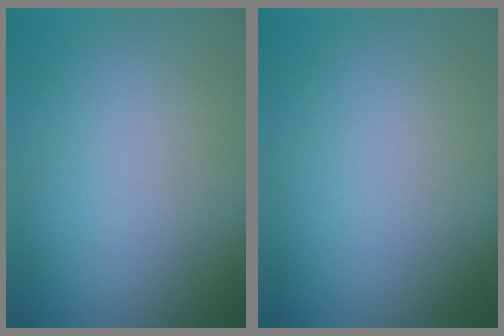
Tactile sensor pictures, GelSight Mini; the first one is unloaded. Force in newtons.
{"total": 0.0}